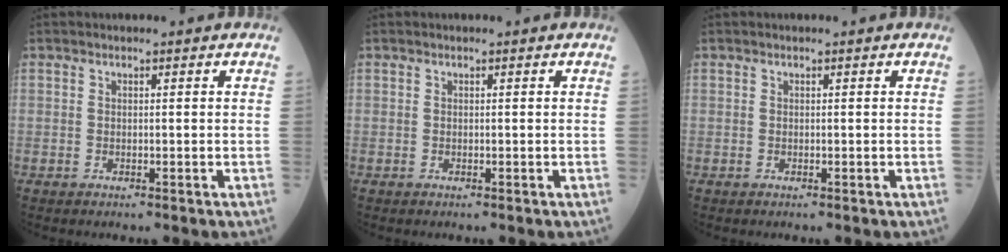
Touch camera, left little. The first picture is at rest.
{"total": 0.0}
{"total": 0.0}